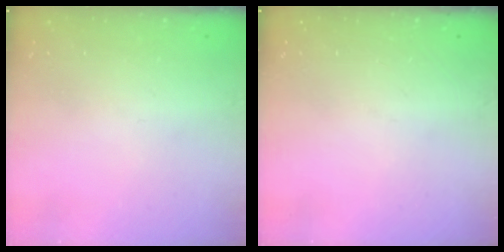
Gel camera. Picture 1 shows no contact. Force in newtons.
{"total": 0.0}